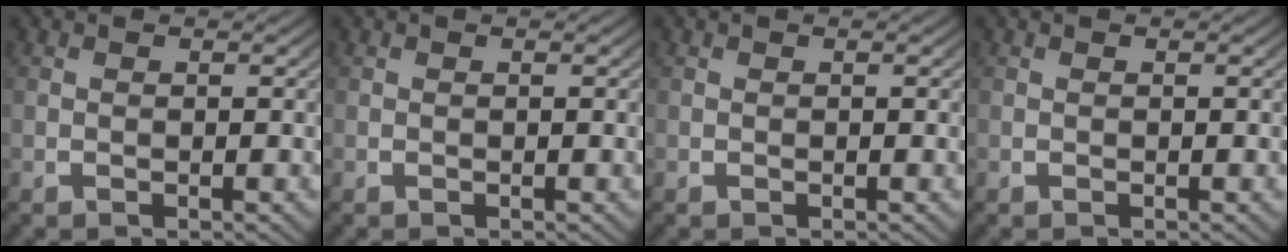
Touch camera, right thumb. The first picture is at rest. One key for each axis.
{"total": 0.0}
{"total": 0.0}
{"total": 0.0}